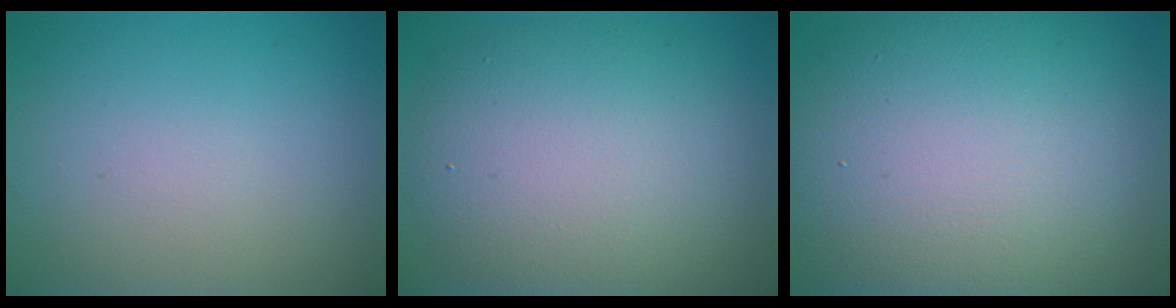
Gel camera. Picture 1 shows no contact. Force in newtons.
{"total": 10.0, "press": 10.0, "slide": 0.1}
{"total": 15.1, "press": 15.1, "slide": 1.4}